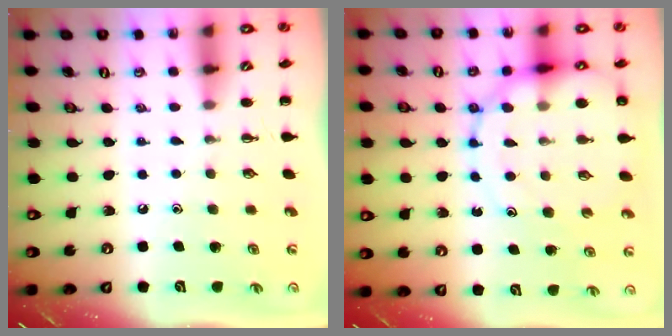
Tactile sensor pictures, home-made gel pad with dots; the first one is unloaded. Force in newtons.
{"total": 16.8, "press": 16.4, "slide": 3.7}